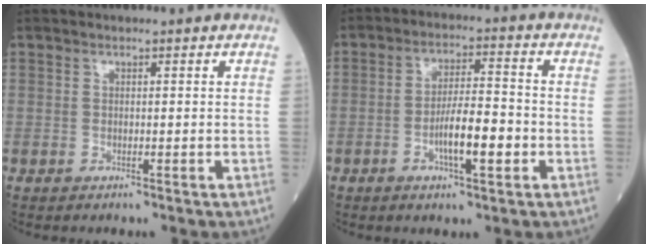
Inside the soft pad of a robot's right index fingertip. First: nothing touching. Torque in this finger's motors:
{"motor_torque": [1.05, -0.62, 0.26, 0.14]}